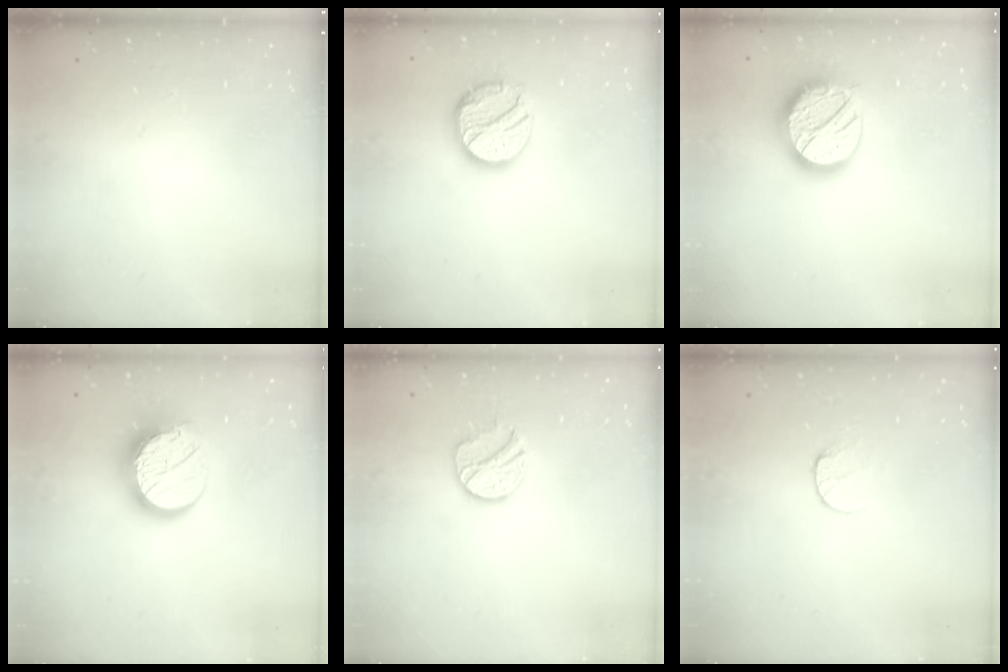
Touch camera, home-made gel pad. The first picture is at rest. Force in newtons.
{"total": 14.8, "press": 14.7, "slide": 1.2}
{"total": 16.9, "press": 16.8, "slide": 1.4}
{"total": 14.8, "press": 14.7, "slide": 0.9}
{"total": 9.4, "press": 9.4, "slide": 0.4}
{"total": 6.1, "press": 6.1, "slide": 0.6}